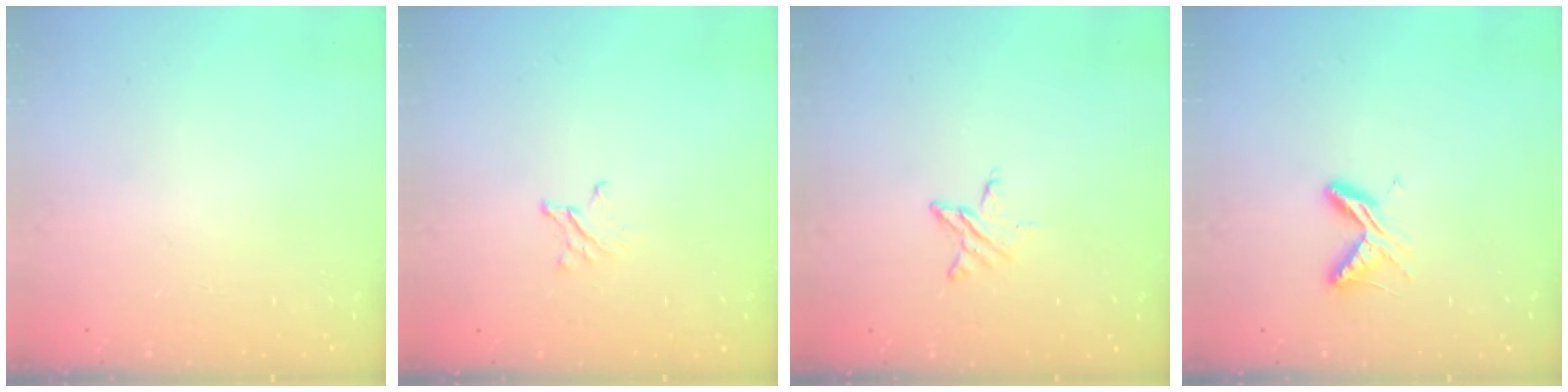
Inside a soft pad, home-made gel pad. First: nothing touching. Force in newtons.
{"total": 2.0, "press": 2.0, "slide": 0.2}
{"total": 5.0, "press": 5.0, "slide": 0.6}
{"total": 6.5, "press": 6.4, "slide": 0.7}